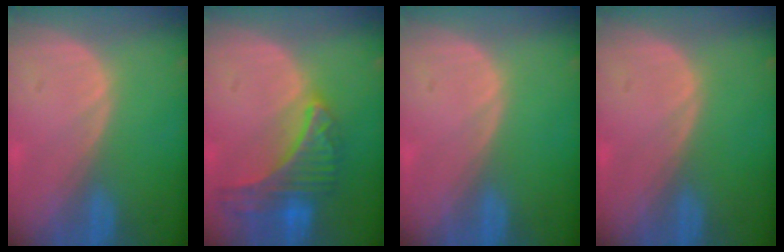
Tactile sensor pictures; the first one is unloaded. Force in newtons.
{"total": 9.2, "press": 8.1, "slide": 4.4}
{"total": 0.0}
{"total": 0.0}